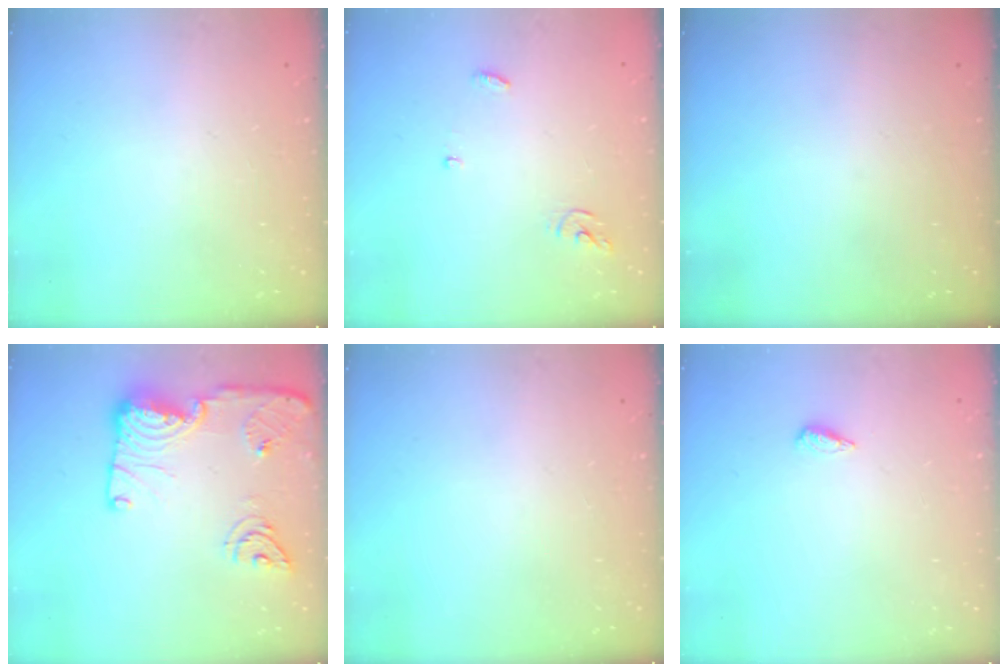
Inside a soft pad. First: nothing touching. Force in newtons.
{"total": 3.4, "press": 3.4, "slide": 0.2}
{"total": 0.0}
{"total": 18.3, "press": 18.2, "slide": 2.0}
{"total": 0.0}
{"total": 2.2, "press": 2.2, "slide": 0.4}